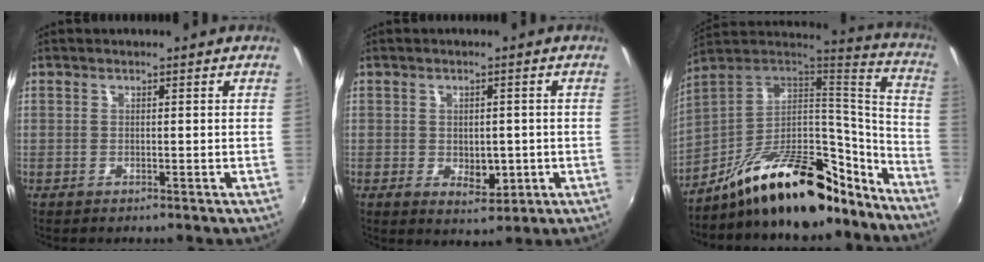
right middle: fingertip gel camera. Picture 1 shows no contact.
{"total": 4.6, "force": [-0.8, 3.1, 3.3], "torque": [-0.051, -0.009, -0.009]}
{"total": 23.8, "force": [-17.4, 9.2, 13.4], "torque": [-0.202, 0.030, -0.269]}